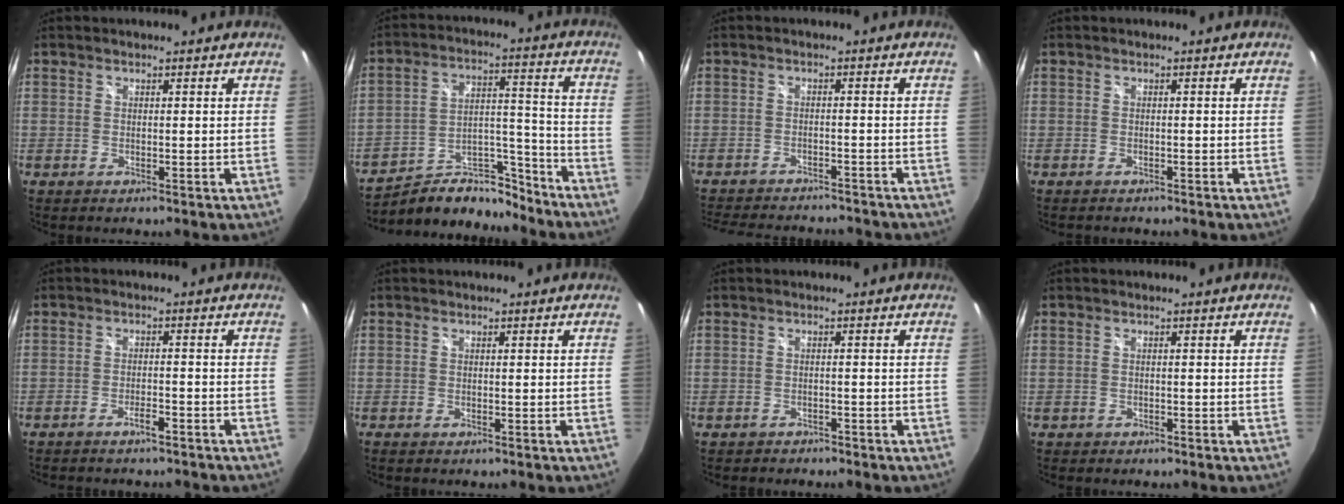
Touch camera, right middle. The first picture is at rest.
{"total": 15.4, "force": [-13.2, 6.2, 4.9], "torque": [-0.087, 0.042, -0.199]}
{"total": 13.9, "force": [-12.3, 3.9, 5.3], "torque": [-0.118, -0.012, -0.176]}
{"total": 1.2, "force": [-1.1, 0.6, 0.0], "torque": [-0.007, -0.001, -0.017]}
{"total": 4.6, "force": [-4.2, 1.0, 1.8], "torque": [-0.046, -0.005, -0.063]}
{"total": 0.5, "force": [-0.5, 0.1, 0.2], "torque": [-0.002, -0.002, -0.009]}
{"total": 2.4, "force": [-2.2, 0.9, 0.2], "torque": [-0.010, -0.004, -0.034]}
{"total": 1.1, "force": [-0.9, 0.6, 0.1], "torque": [-0.008, -0.001, -0.015]}